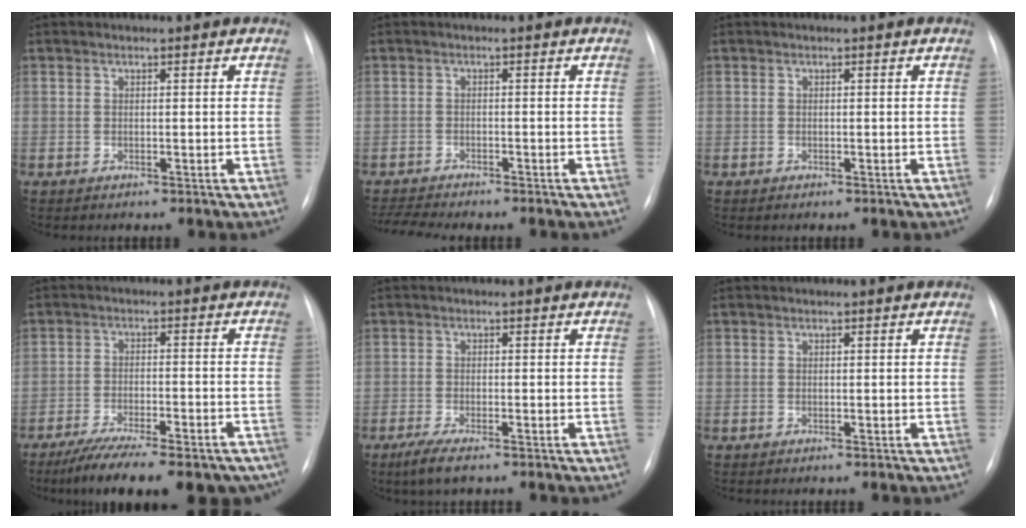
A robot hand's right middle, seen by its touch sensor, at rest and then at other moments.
{"total": 5.5, "force": [-5.2, 0.1, 1.9], "torque": [-0.027, -0.007, -0.078]}
{"total": 0.0}
{"total": 18.6, "force": [-15.0, 4.6, 10.0], "torque": [-0.123, -0.008, -0.208]}
{"total": 3.7, "force": [-2.4, 0.7, 2.6], "torque": [-0.058, -0.010, -0.042]}
{"total": 0.0}